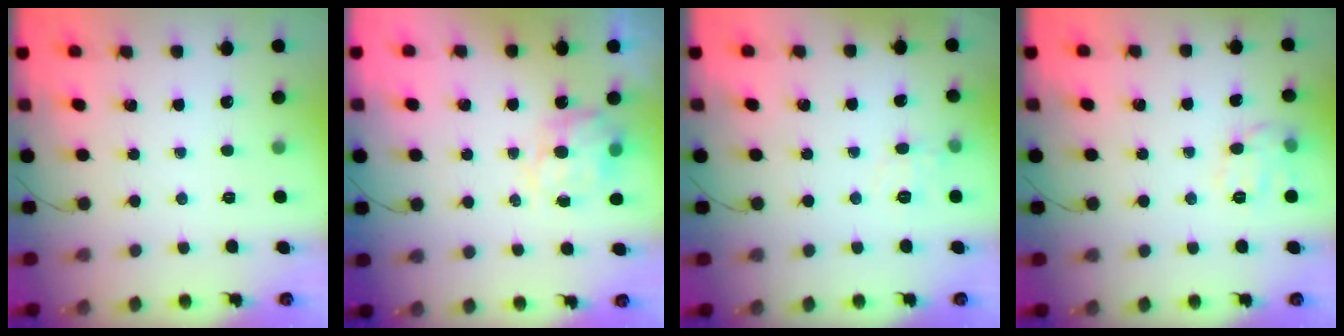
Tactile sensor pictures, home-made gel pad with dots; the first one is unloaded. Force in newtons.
{"total": 9.1, "press": 9.0, "slide": 0.6}
{"total": 6.2, "press": 6.0, "slide": 1.6}
{"total": 9.4, "press": 9.3, "slide": 1.2}